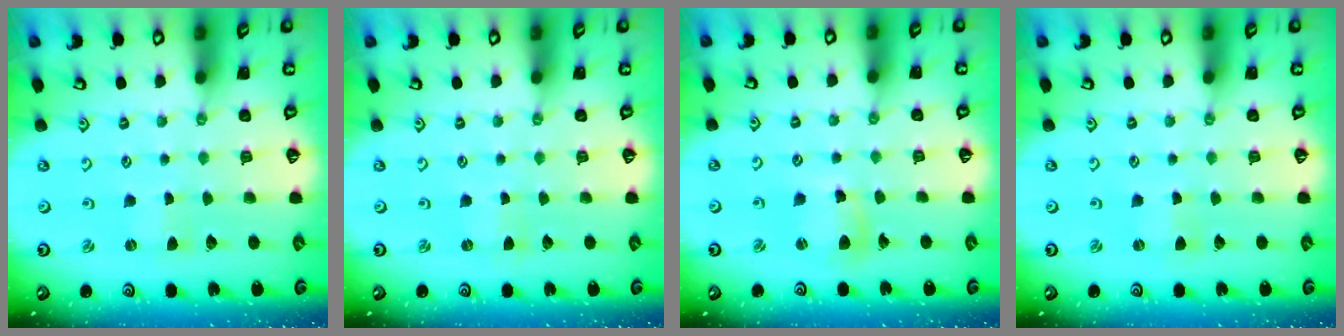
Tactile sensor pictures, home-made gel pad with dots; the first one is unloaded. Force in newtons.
{"total": 0.0}
{"total": 7.8, "press": 7.7, "slide": 1.3}
{"total": 0.0}